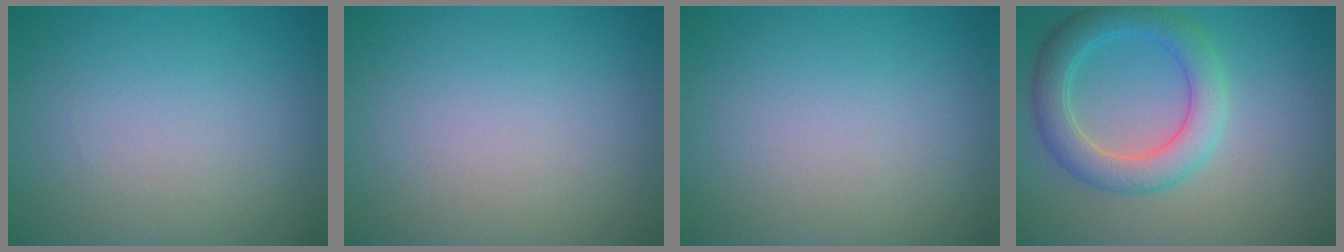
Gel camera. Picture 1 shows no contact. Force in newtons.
{"total": 0.0}
{"total": 0.0}
{"total": 4.6, "press": 4.6, "slide": 0.2}